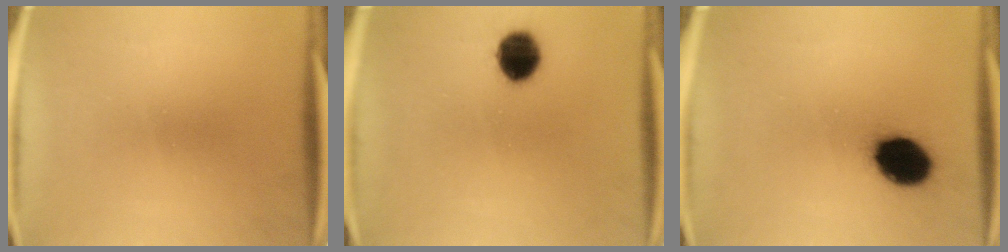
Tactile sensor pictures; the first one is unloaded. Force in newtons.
{"total": 8.3}
{"total": 11.9}